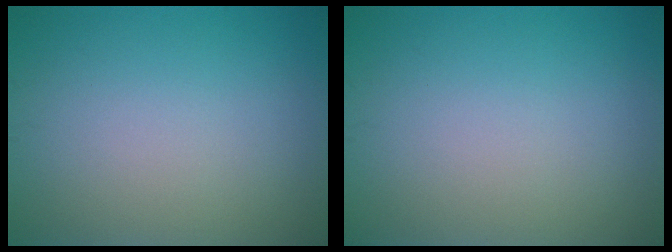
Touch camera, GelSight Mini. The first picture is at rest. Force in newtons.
{"total": 0.0}